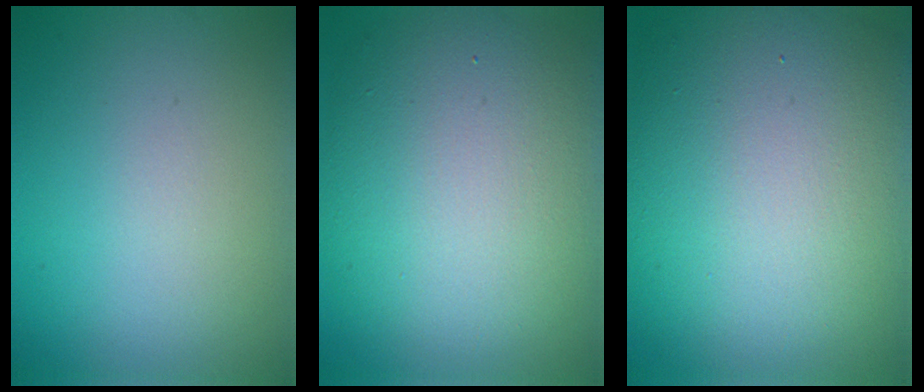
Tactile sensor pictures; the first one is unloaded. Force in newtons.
{"total": 12.9, "press": 12.9, "slide": 0.6}
{"total": 17.2, "press": 17.2, "slide": 1.1}